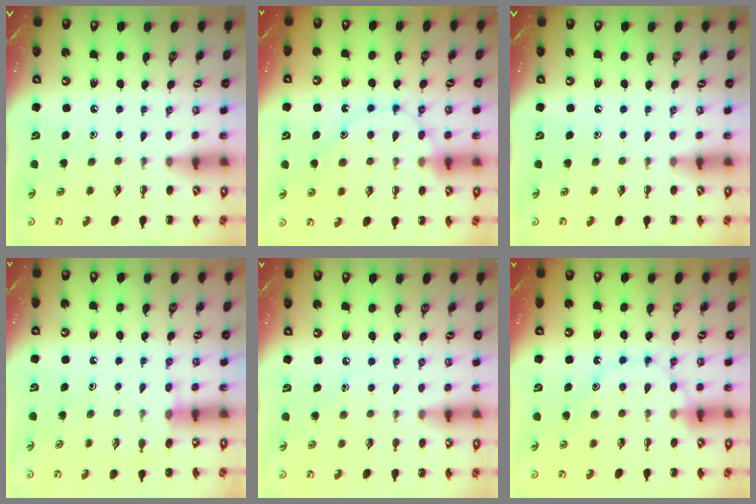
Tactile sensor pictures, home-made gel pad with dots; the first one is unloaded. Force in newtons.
{"total": 12.0, "press": 12.0, "slide": 0.9}
{"total": 0.0}
{"total": 7.1, "press": 7.0, "slide": 1.4}
{"total": 7.3, "press": 7.0, "slide": 2.0}
{"total": 12.0, "press": 12.0, "slide": 0.9}